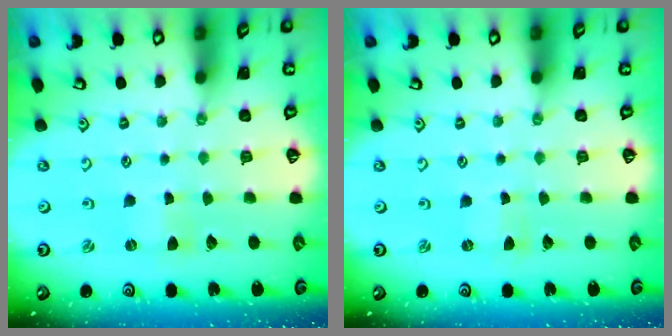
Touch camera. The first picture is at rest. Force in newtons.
{"total": 0.0}